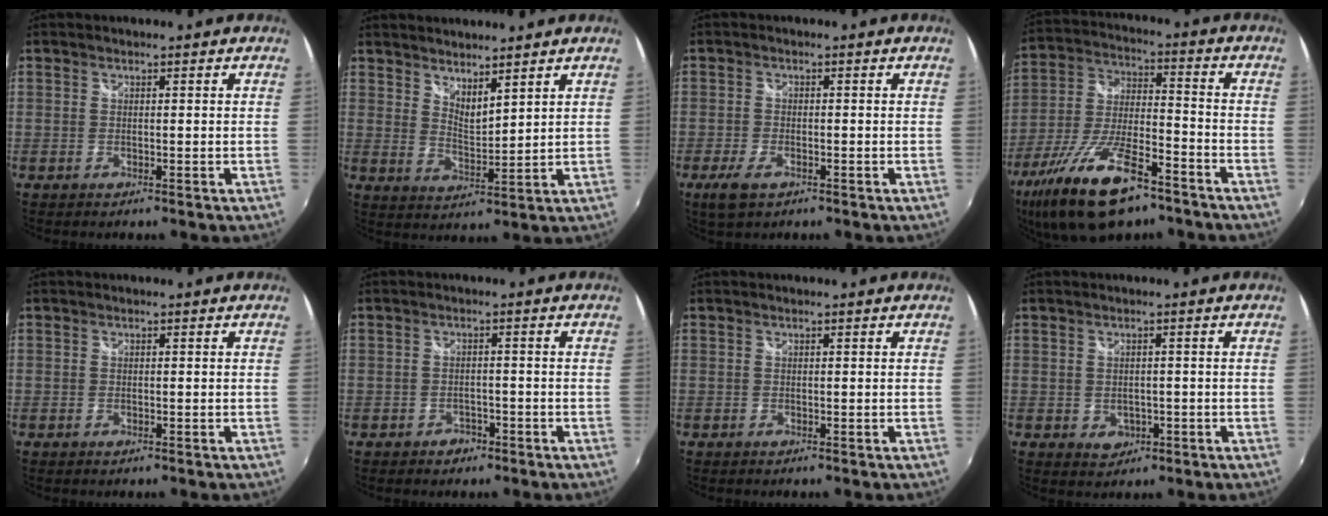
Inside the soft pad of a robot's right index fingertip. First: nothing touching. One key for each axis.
{"total": 5.5, "fx": 4.7, "fy": 1.1, "fz": 2.5, "tx": -0.036, "ty": -0.006, "tz": 0.082}
{"total": 4.4, "fx": -2.6, "fy": 1.8, "fz": 3.1, "tx": -0.077, "ty": -0.008, "tz": -0.047}
{"total": 20.4, "fx": -13.1, "fy": 7.1, "fz": 14.0, "tx": -0.285, "ty": -0.037, "tz": -0.230}
{"total": 0.0}
{"total": 2.8, "fx": -1.8, "fy": 2.1, "fz": 0.6, "tx": -0.018, "ty": 0.001, "tz": -0.024}
{"total": 0.0}
{"total": 3.4, "fx": -0.9, "fy": 2.9, "fz": 1.6, "tx": -0.030, "ty": -0.003, "tz": -0.005}